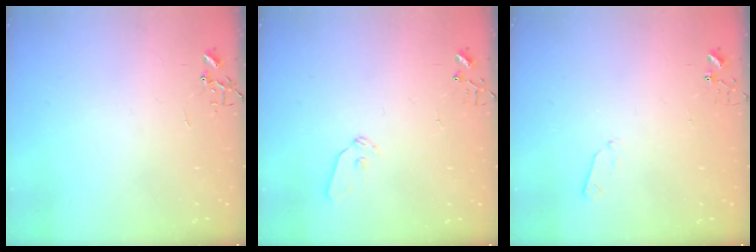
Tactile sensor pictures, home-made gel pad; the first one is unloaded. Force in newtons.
{"total": 6.0, "press": 5.9, "slide": 0.8}
{"total": 3.7, "press": 3.6, "slide": 0.5}